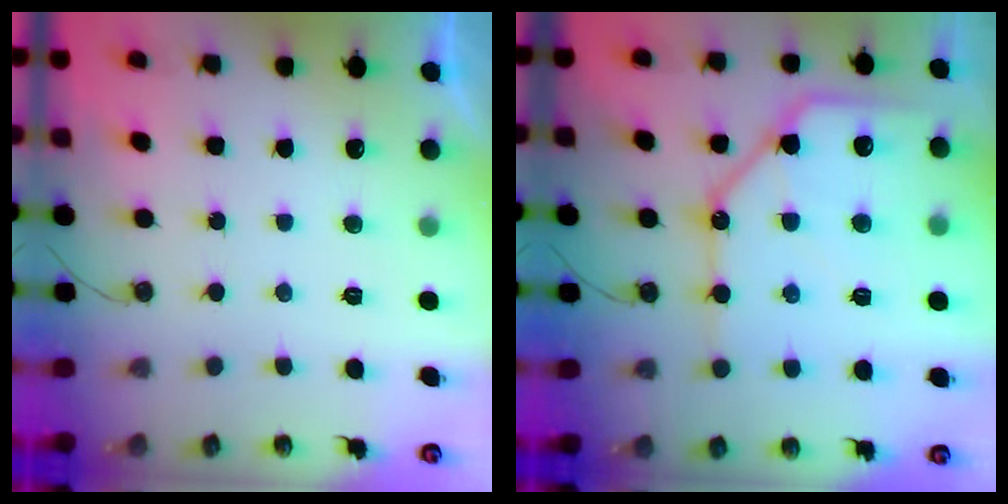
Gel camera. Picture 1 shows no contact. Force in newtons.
{"total": 16.0, "press": 15.9, "slide": 1.8}